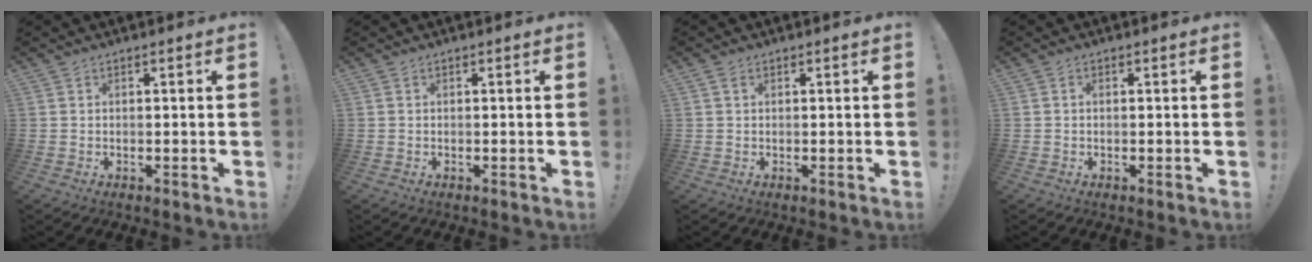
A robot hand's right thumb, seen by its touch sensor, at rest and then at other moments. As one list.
[{"total": 0.0}, {"total": 1.2, "force": [0.6, 0.7, 0.8], "torque": [-0.018, 0.003, 0.010]}, {"total": 0.5, "force": [-0.1, 0.4, 0.4], "torque": [-0.014, 0.005, -0.002]}]